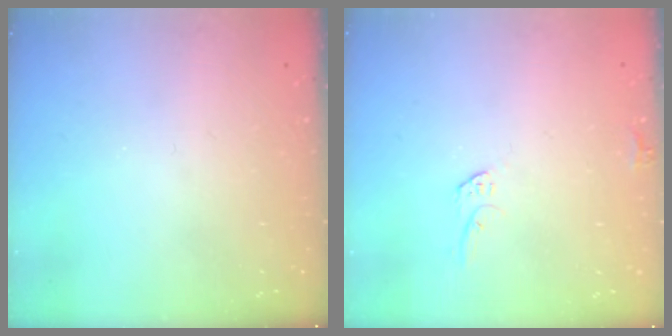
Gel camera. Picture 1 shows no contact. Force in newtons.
{"total": 6.0, "press": 6.0, "slide": 0.4}